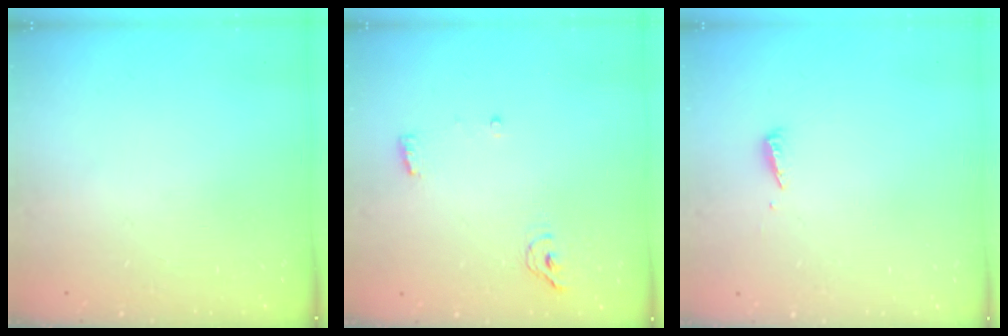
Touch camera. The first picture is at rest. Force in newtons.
{"total": 5.4, "press": 5.3, "slide": 1.1}
{"total": 2.5, "press": 2.5, "slide": 0.1}